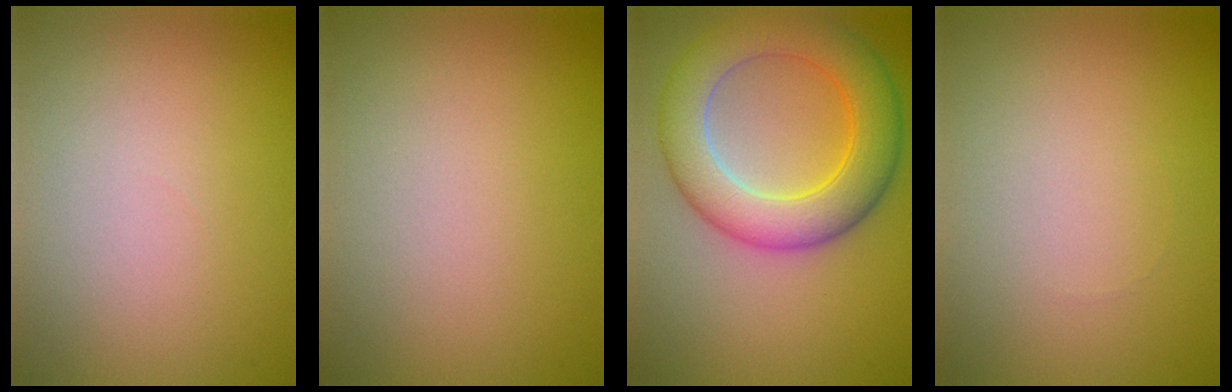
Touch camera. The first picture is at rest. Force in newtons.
{"total": 0.0}
{"total": 7.9, "press": 7.9, "slide": 0.3}
{"total": 0.0}